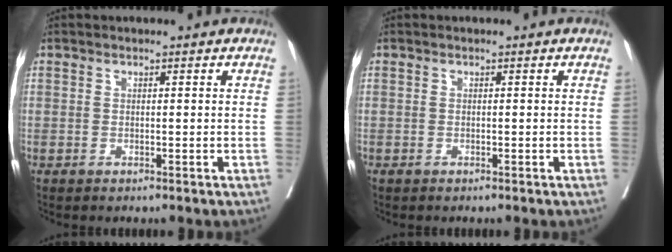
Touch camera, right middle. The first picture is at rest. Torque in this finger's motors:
{"motor_torque": [0.02, 0.01, 0.12, 0.04]}